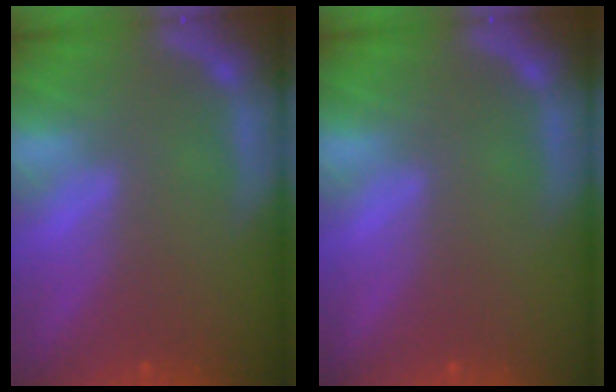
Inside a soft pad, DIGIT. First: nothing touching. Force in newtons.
{"total": 0.0}